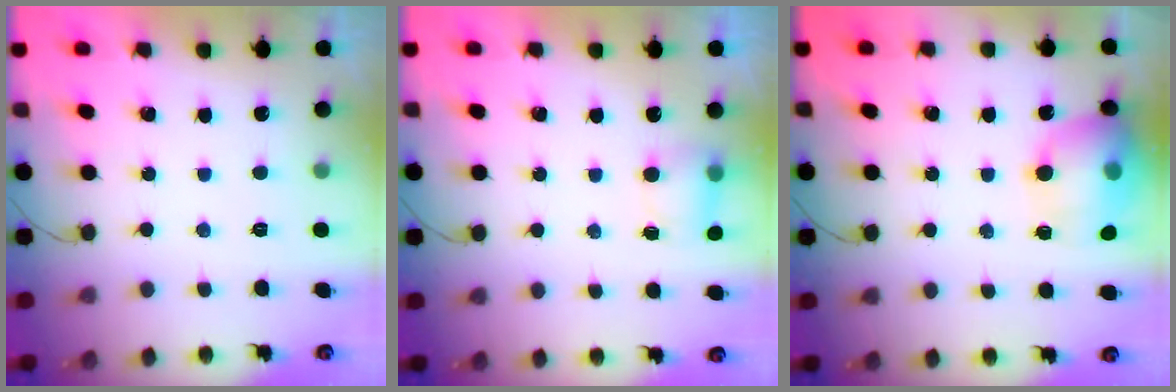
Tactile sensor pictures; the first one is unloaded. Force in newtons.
{"total": 4.6, "press": 4.5, "slide": 0.8}
{"total": 16.2, "press": 16.0, "slide": 2.4}